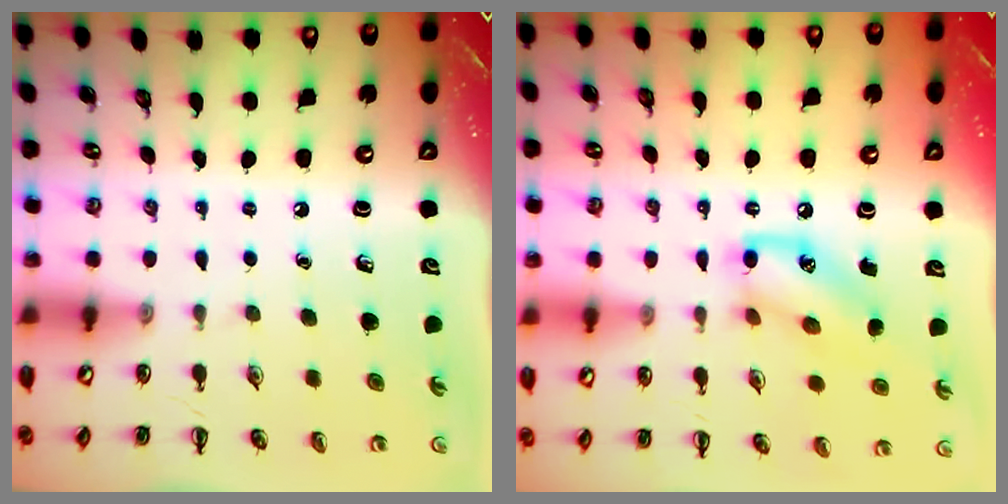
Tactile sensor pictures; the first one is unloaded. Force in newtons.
{"total": 11.7, "press": 11.7, "slide": 0.8}